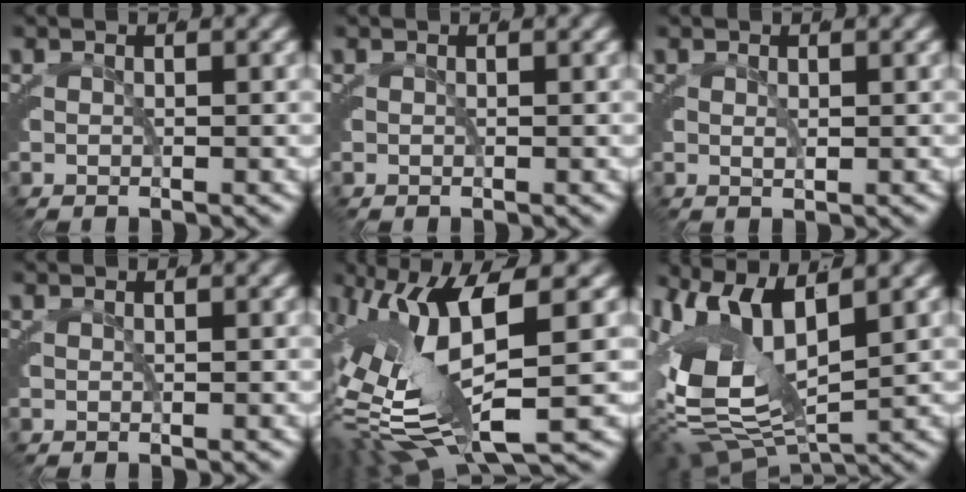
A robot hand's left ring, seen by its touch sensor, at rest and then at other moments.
{"total": 0.0}
{"total": 0.7, "force": [0.2, -0.1, 0.6], "torque": [-0.018, -0.012, 0.010]}
{"total": 0.0}
{"total": 12.1, "force": [-2.1, 6.2, 10.2], "torque": [-0.191, -0.037, -0.011]}
{"total": 13.5, "force": [0.1, 9.1, 9.9], "torque": [-0.213, -0.045, 0.023]}